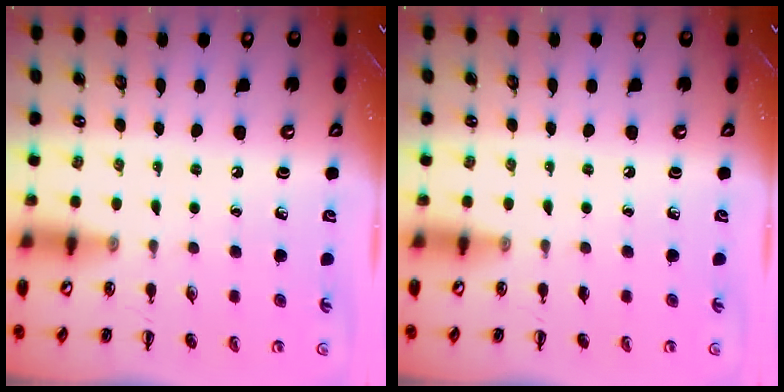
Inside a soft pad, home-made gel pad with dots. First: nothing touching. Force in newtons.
{"total": 0.0}